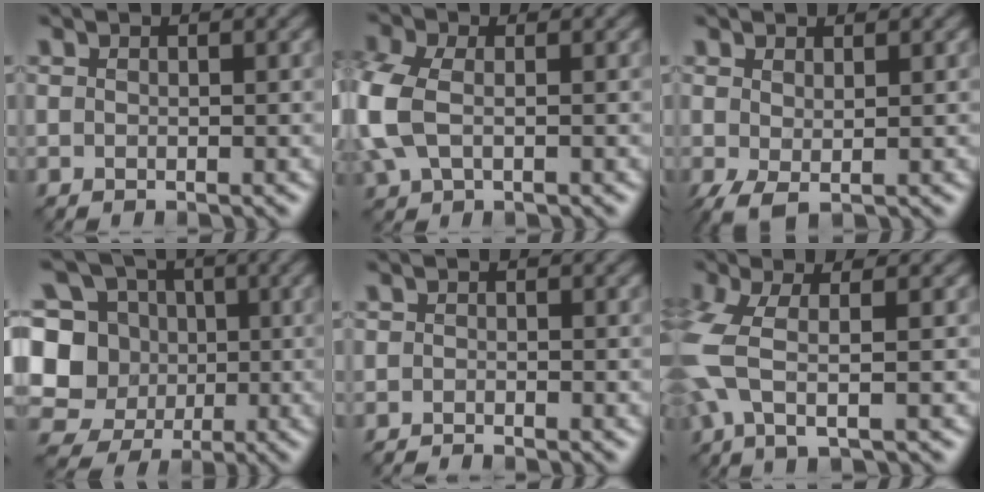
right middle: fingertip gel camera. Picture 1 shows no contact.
{"total": 5.2, "force": [-0.5, 3.1, 4.1], "torque": [-0.118, 0.000, -0.019]}
{"total": 1.8, "force": [-0.3, 0.1, 1.7], "torque": [-0.046, -0.006, -0.007]}
{"total": 12.0, "force": [0.2, 11.2, 4.4], "torque": [-0.146, 0.042, -0.015]}
{"total": 0.9, "force": [-0.9, -0.1, -0.1], "torque": [0.006, -0.004, -0.019]}
{"total": 4.8, "force": [-0.4, 1.2, 4.6], "torque": [-0.116, -0.005, -0.013]}